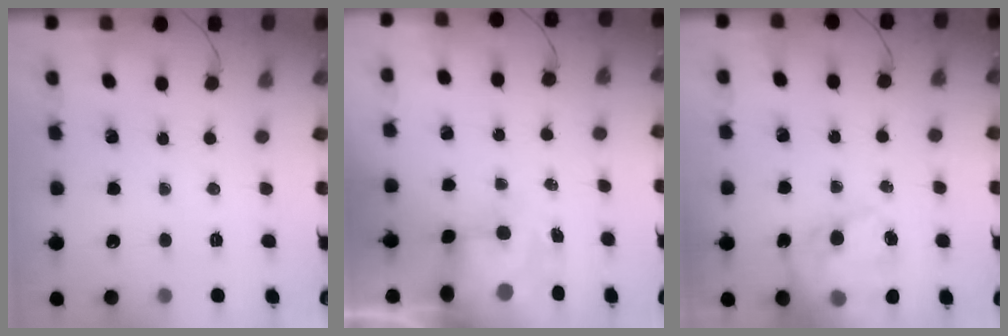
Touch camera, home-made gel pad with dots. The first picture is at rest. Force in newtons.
{"total": 5.7, "press": 5.5, "slide": 1.3}
{"total": 16.6, "press": 16.2, "slide": 3.9}